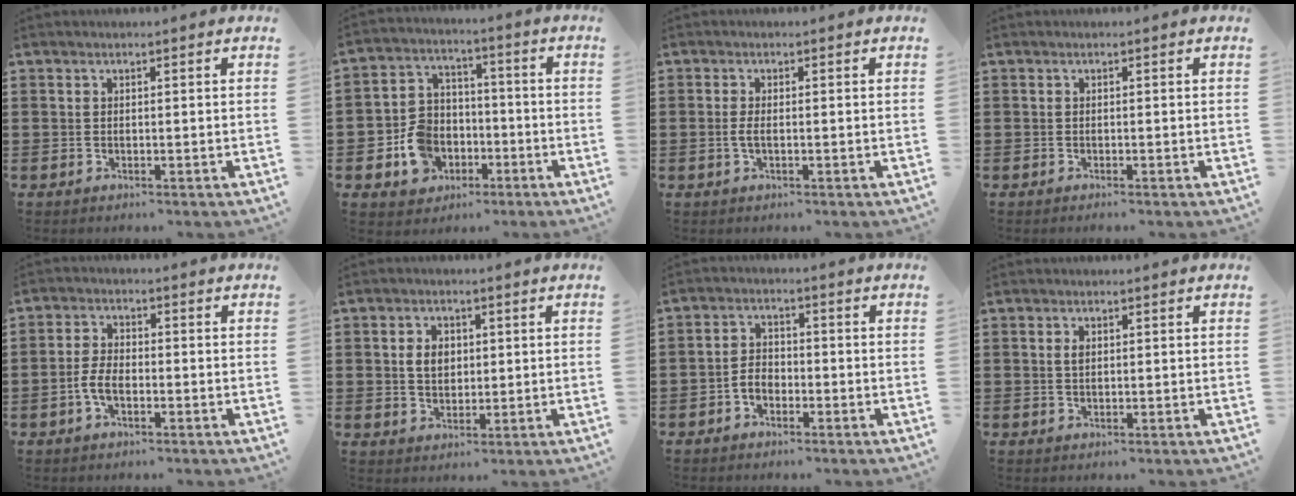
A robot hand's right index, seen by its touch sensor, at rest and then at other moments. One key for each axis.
{"total": 8.3, "fx": -3.0, "fy": 6.9, "fz": 3.4, "tx": -0.104, "ty": 0.021, "tz": -0.057}
{"total": 1.7, "fx": -0.3, "fy": 0.5, "fz": 1.6, "tx": -0.044, "ty": -0.007, "tz": -0.009}
{"total": 0.0}
{"total": 3.9, "fx": -1.5, "fy": 1.9, "fz": 3.1, "tx": -0.082, "ty": -0.006, "tz": -0.034}
{"total": 3.7, "fx": 0.6, "fy": 2.7, "fz": 2.5, "tx": -0.049, "ty": 0.008, "tz": 0.007}
{"total": 2.8, "fx": -1.5, "fy": 1.8, "fz": 1.5, "tx": -0.039, "ty": 0.002, "tz": -0.032}
{"total": 1.3, "fx": 0.3, "fy": 0.7, "fz": 1.1, "tx": -0.024, "ty": 0.004, "tz": 0.005}